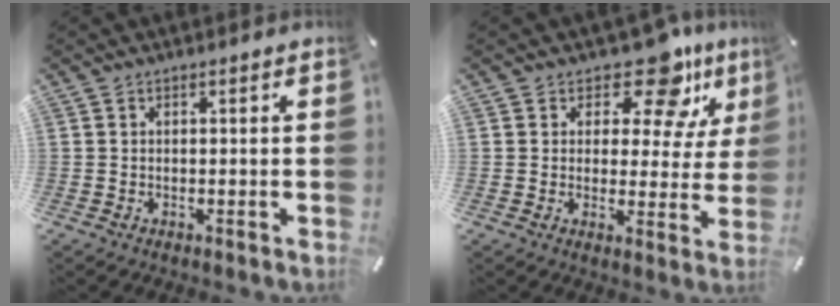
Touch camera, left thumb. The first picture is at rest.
{"total": 13.3, "force": [8.6, 5.7, 8.4], "torque": [-0.116, -0.057, 0.145]}